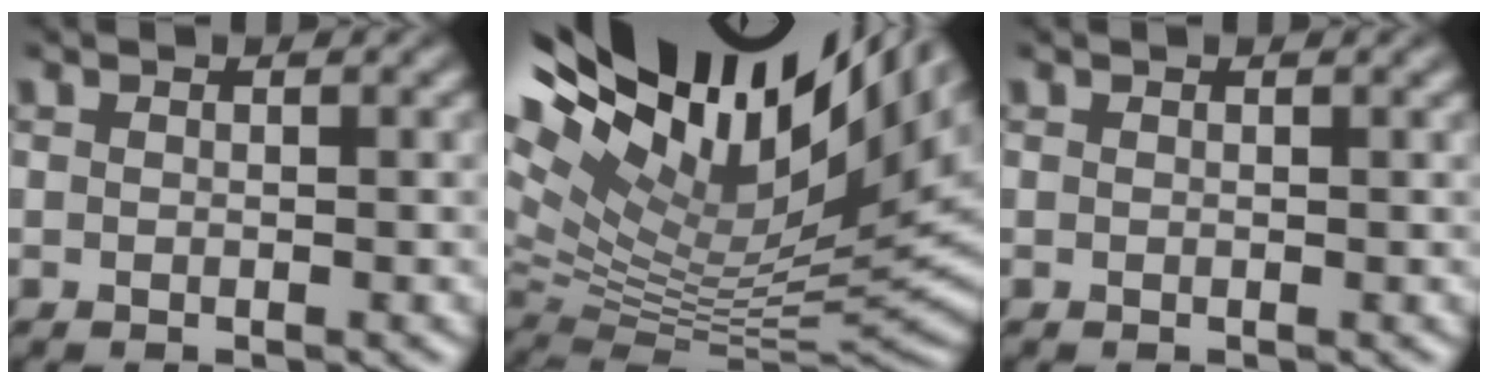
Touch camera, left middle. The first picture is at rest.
{"total": 18.2, "force": [8.8, 6.5, 14.5], "torque": [-0.210, 0.036, 0.176]}
{"total": 0.6, "force": [0.4, 0.2, 0.4], "torque": [-0.002, 0.004, 0.006]}